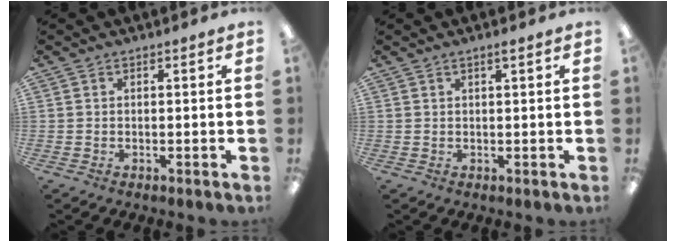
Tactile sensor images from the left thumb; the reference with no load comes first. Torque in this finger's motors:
{"motor_torque": [-0.10, 0.02, -0.36, 0.23, 0.01]}